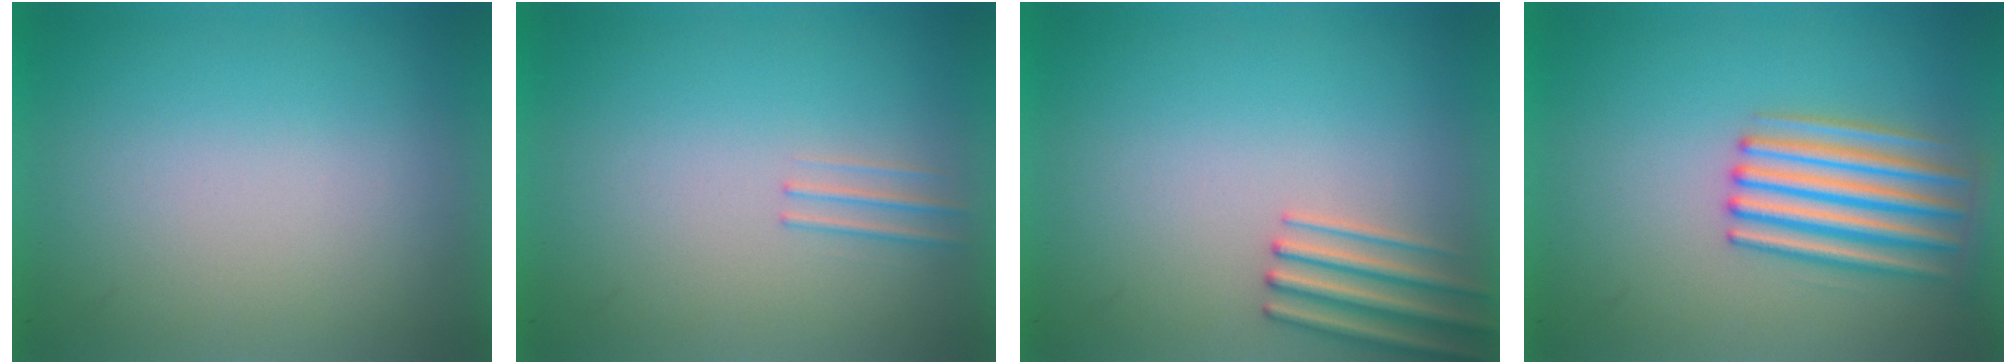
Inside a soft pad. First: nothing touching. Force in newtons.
{"total": 1.1}
{"total": 2.7}
{"total": 4.7}